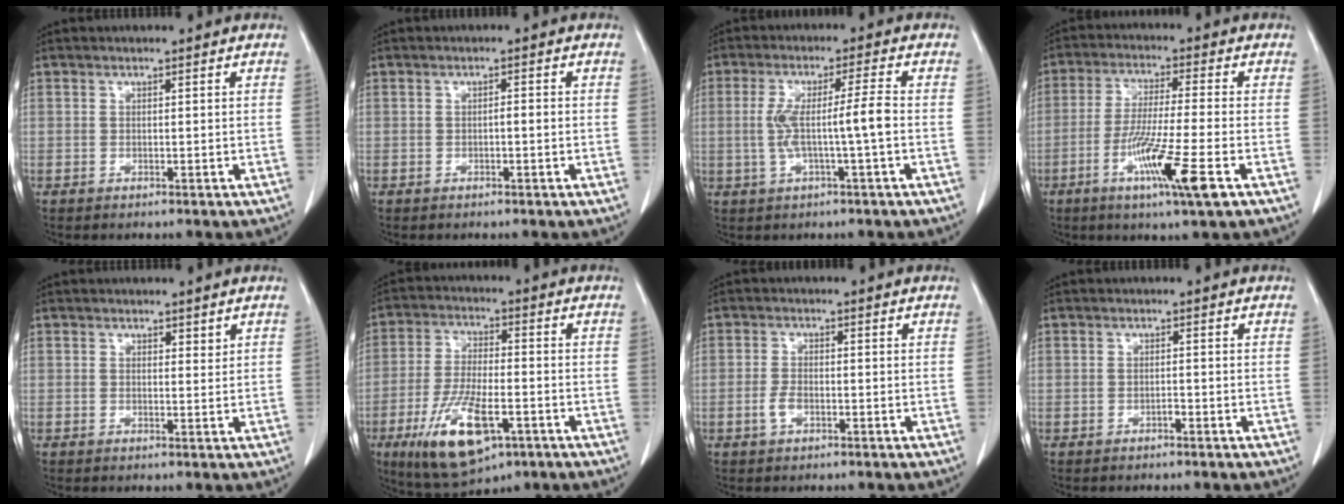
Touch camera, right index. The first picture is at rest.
{"total": 1.0, "force": [-0.3, 0.2, 1.0], "torque": [-0.016, 0.003, -0.004]}
{"total": 6.9, "force": [-0.8, -0.4, 6.8], "torque": [-0.135, 0.013, -0.011]}
{"total": 11.2, "force": [-4.8, -0.6, 10.1], "torque": [-0.189, -0.025, -0.089]}
{"total": 1.0, "force": [0.9, 0.3, 0.4], "torque": [-0.003, -0.006, 0.011]}
{"total": 13.5, "force": [-6.0, 4.6, 11.1], "torque": [-0.220, -0.016, -0.095]}
{"total": 2.4, "force": [-1.0, 1.1, 1.8], "torque": [-0.039, 0.003, -0.020]}
{"total": 0.6, "force": [-0.4, 0.2, 0.4], "torque": [-0.009, 0.001, -0.007]}